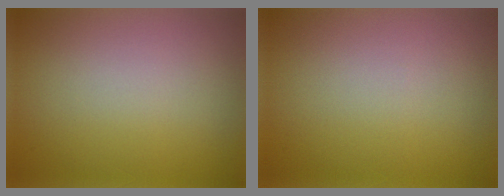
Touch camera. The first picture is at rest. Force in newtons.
{"total": 0.0}